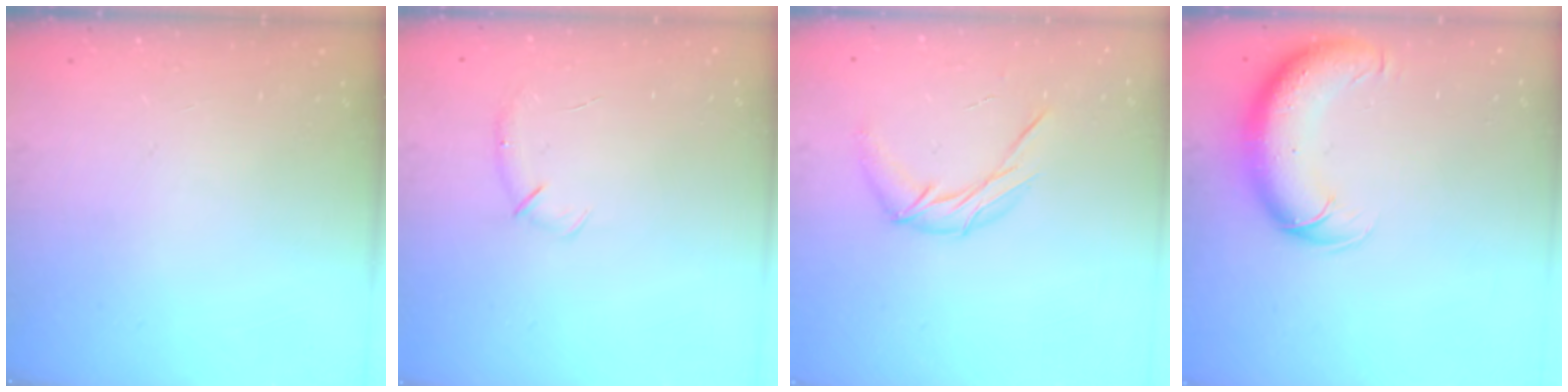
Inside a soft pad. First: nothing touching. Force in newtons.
{"total": 4.3, "press": 4.1, "slide": 1.1}
{"total": 8.8, "press": 8.8, "slide": 0.4}
{"total": 11.0, "press": 10.6, "slide": 2.8}